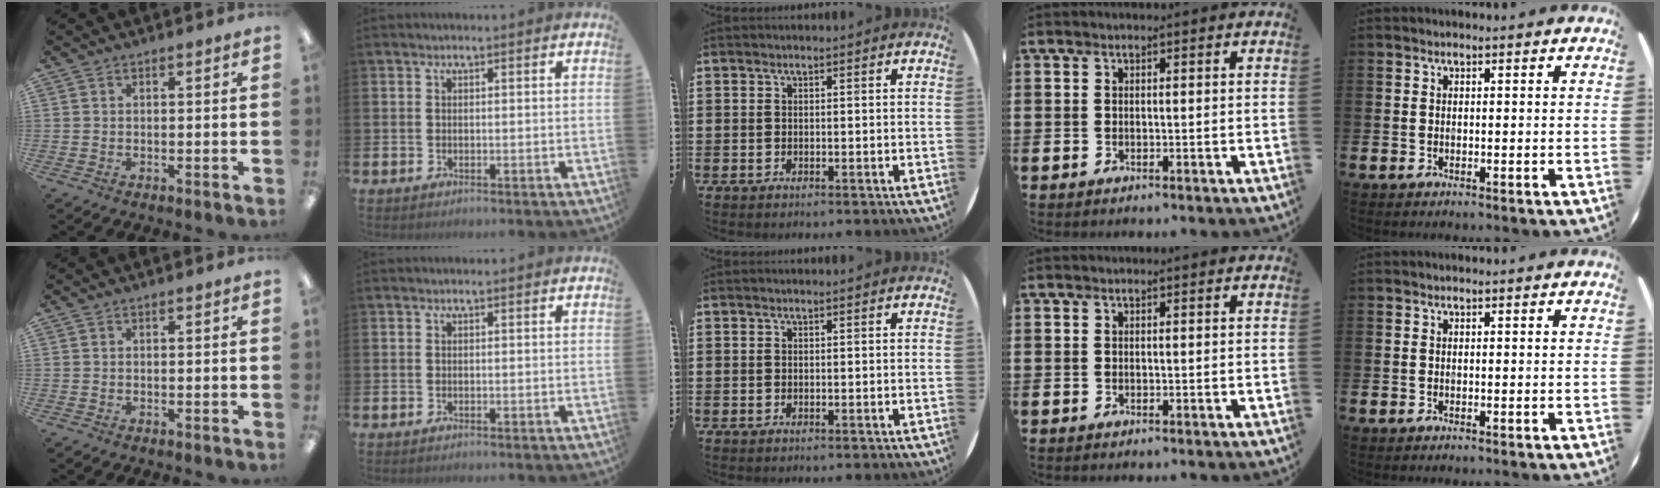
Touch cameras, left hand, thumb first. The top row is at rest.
{}